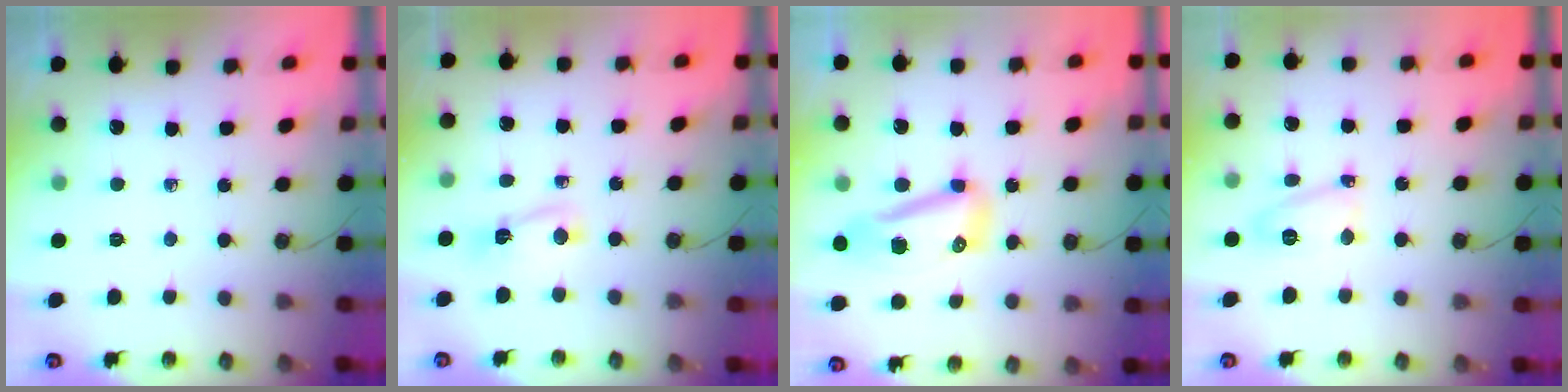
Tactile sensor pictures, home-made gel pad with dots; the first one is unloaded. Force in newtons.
{"total": 3.4, "press": 3.4, "slide": 0.4}
{"total": 20.4, "press": 15.1, "slide": 13.7}
{"total": 9.7, "press": 9.6, "slide": 1.1}